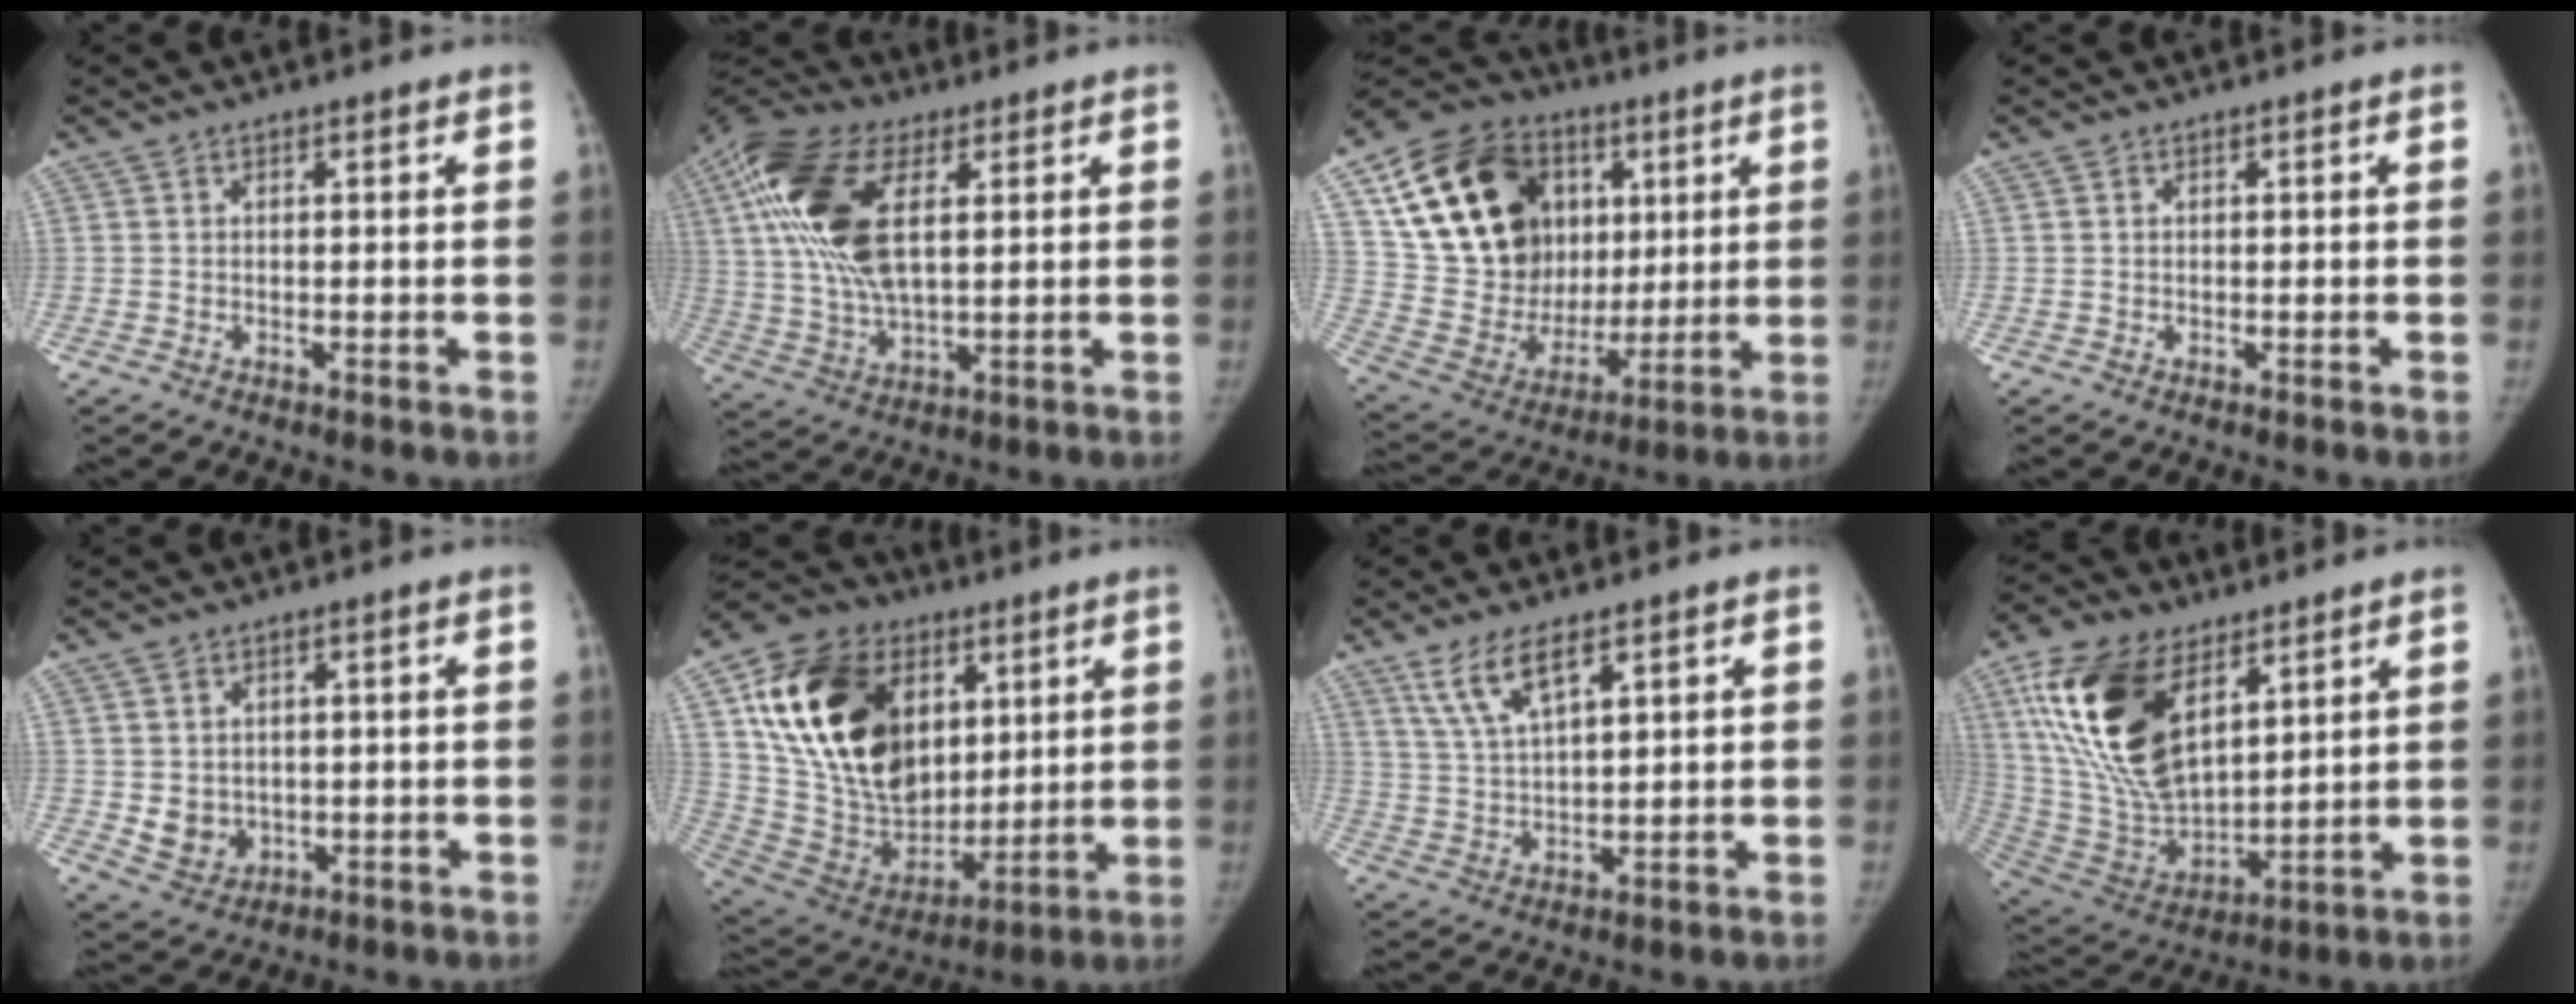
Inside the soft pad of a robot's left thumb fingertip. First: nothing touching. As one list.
[{"total": 19.8, "force": [5.5, 9.9, 16.2], "torque": [-0.338, 0.004, 0.095]}, {"total": 27.1, "force": [9.0, 19.7, 16.4], "torque": [-0.268, 0.009, 0.167]}, {"total": 0.0}, {"total": 5.7, "force": [-0.3, 5.0, 2.7], "torque": [-0.024, 0.004, 0.013]}, {"total": 28.3, "force": [8.6, 19.9, 18.3], "torque": [-0.319, -0.012, 0.162]}, {"total": 7.4, "force": [4.2, 2.5, 5.6], "torque": [-0.104, -0.014, 0.091]}, {"total": 23.3, "force": [9.9, 12.4, 17.0], "torque": [-0.313, -0.040, 0.193]}]